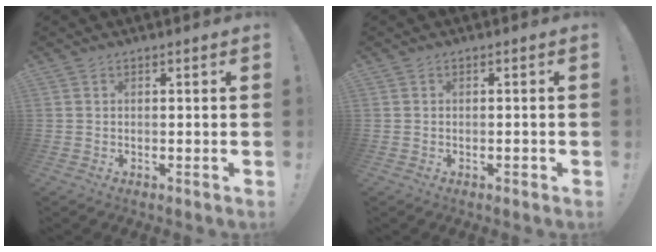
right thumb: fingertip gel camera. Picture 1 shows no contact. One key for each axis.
{"total": 1.0, "fx": -0.7, "fy": 0.4, "fz": 0.6, "tx": -0.012, "ty": 0.003, "tz": -0.011}